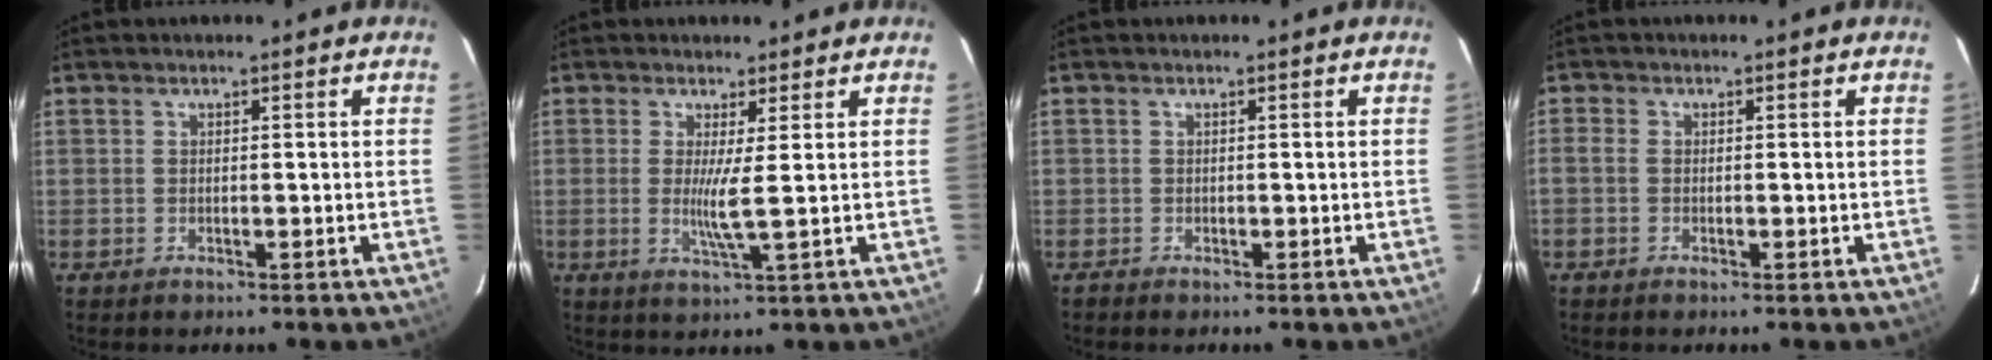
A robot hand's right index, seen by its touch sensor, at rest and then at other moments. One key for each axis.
{"total": 4.0, "fx": 0.5, "fy": -0.8, "fz": 3.9, "tx": -0.071, "ty": -0.013, "tz": 0.003}
{"total": 0.8, "fx": -0.6, "fy": 0.6, "fz": -0.1, "tx": -0.001, "ty": 0.003, "tz": -0.012}
{"total": 1.3, "fx": -0.6, "fy": 0.7, "fz": 0.9, "tx": -0.020, "ty": 0.000, "tz": -0.017}